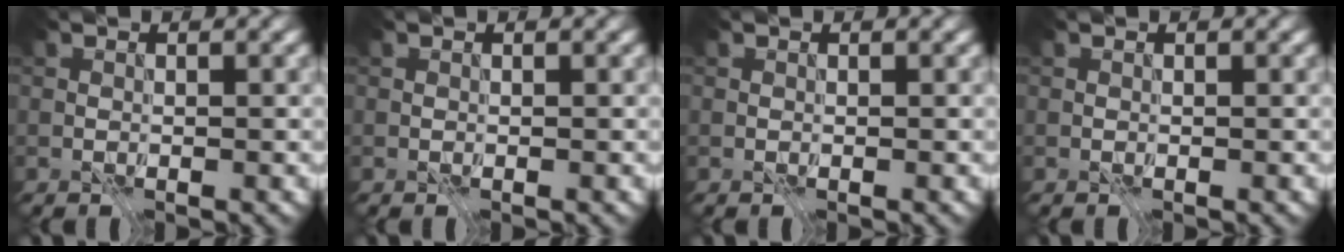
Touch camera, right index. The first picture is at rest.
{"total": 0.0}
{"total": 0.0}
{"total": 0.0}